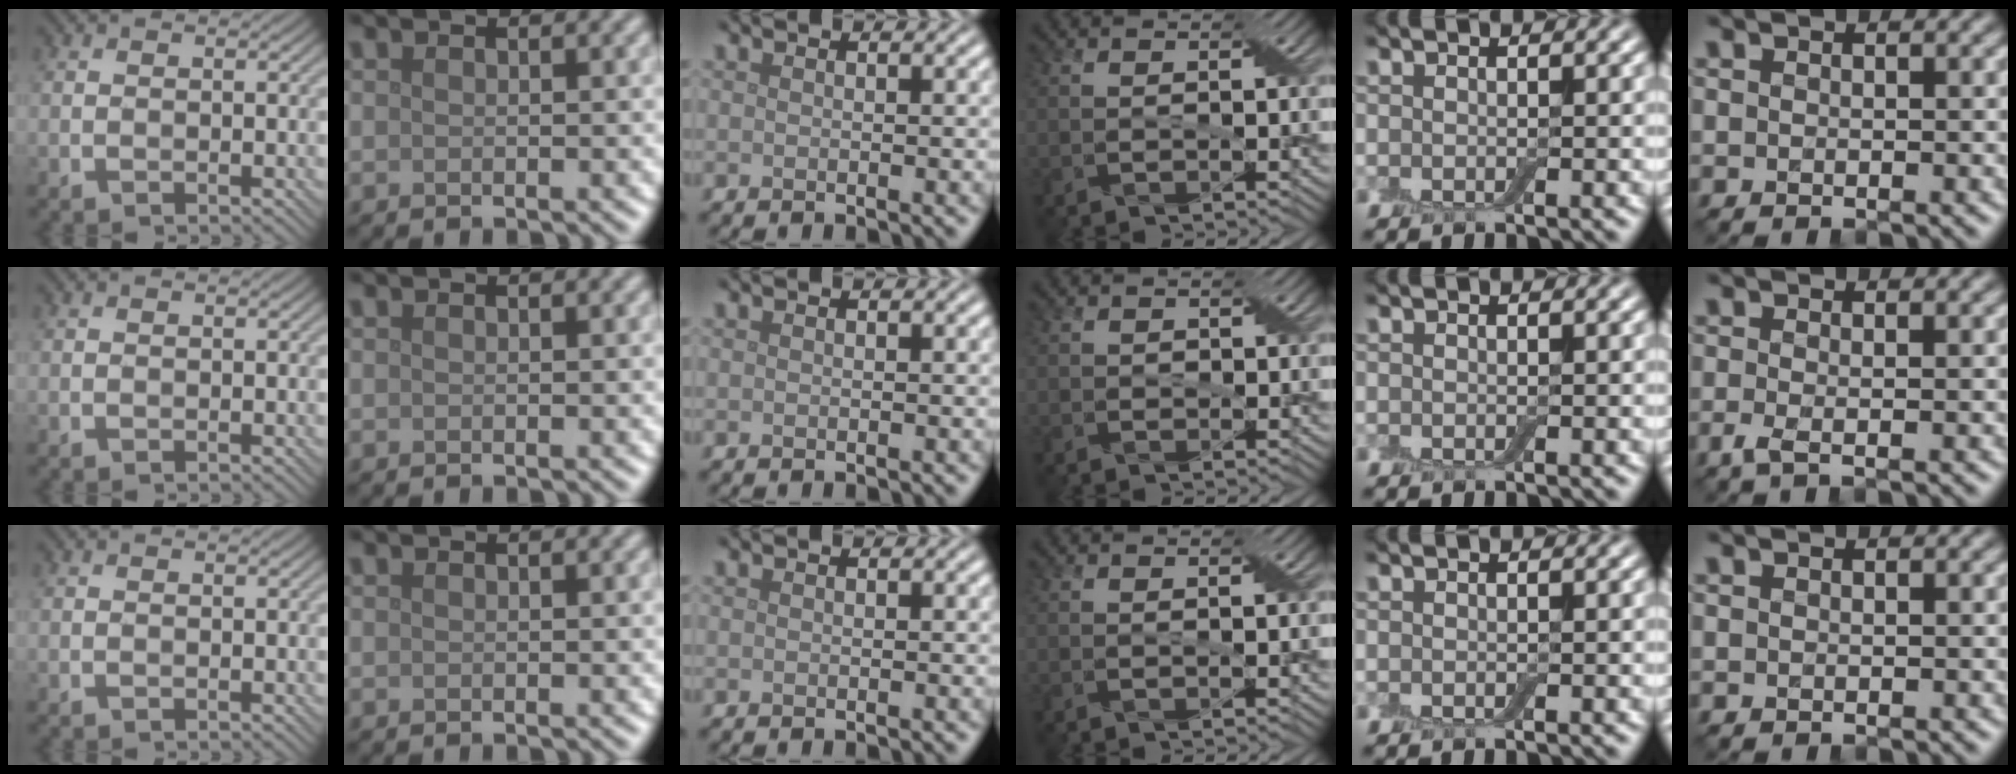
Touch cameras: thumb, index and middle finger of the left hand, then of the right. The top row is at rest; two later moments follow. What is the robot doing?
{"motion": "pour", "object": "bowl"}